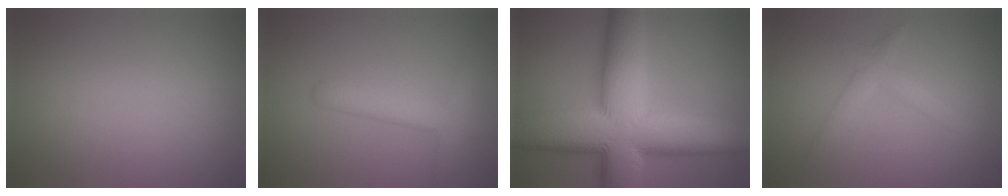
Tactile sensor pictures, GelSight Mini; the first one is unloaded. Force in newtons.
{"total": 2.9, "press": 2.9, "slide": 0.2}
{"total": 16.5, "press": 16.5, "slide": 0.9}
{"total": 2.0, "press": 2.0, "slide": 0.2}